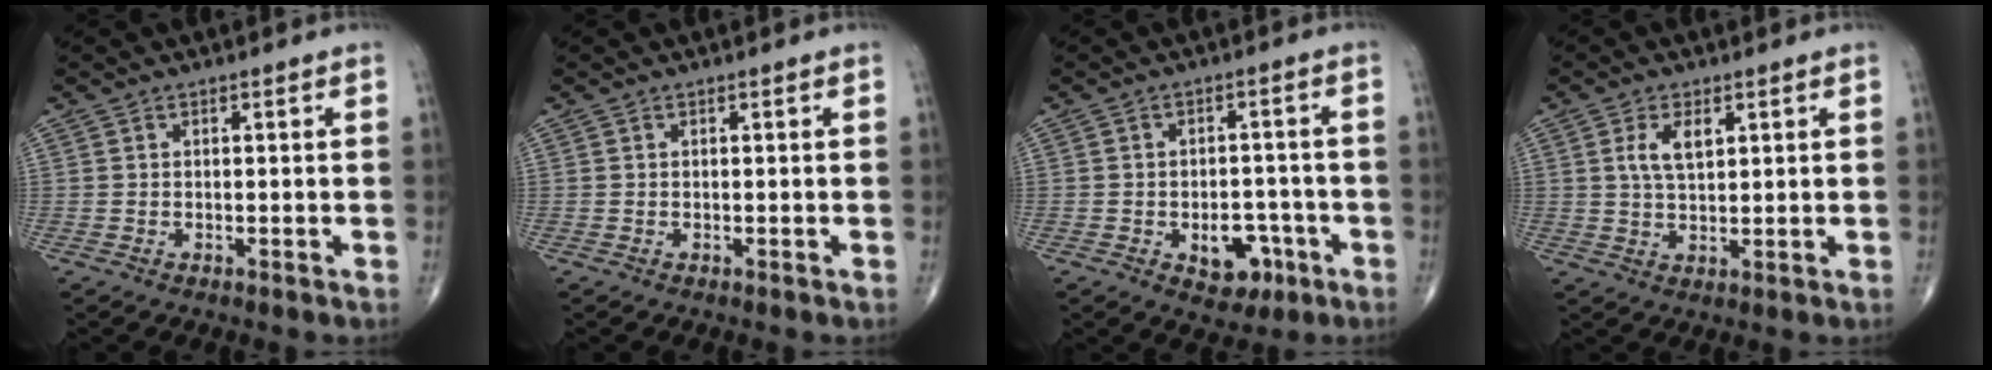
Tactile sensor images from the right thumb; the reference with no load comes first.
{"total": 0.0}
{"total": 7.4, "force": [-3.0, 4.8, 4.8], "torque": [-0.031, 0.024, -0.034]}
{"total": 5.0, "force": [1.8, 2.4, 4.0], "torque": [-0.072, -0.004, 0.035]}